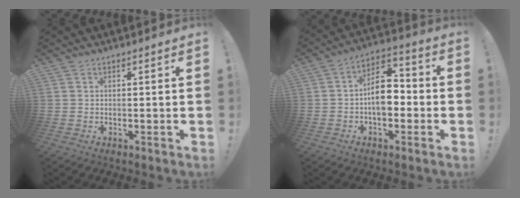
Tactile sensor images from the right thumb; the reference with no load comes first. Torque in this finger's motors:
{"motor_torque": [1.46, 1.38, 1.01, -0.26, 0.12]}